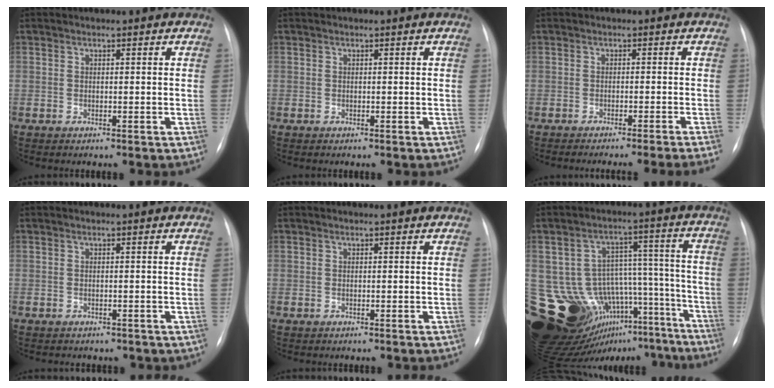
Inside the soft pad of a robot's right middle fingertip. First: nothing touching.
{"total": 0.0}
{"total": 9.5, "force": [-8.3, -2.3, 4.2], "torque": [-0.017, -0.023, -0.105]}
{"total": 3.1, "force": [-2.4, 1.6, 1.1], "torque": [-0.017, -0.002, -0.020]}
{"total": 0.0}
{"total": 25.8, "force": [-16.5, 15.2, 12.7], "torque": [-0.209, 0.065, -0.210]}